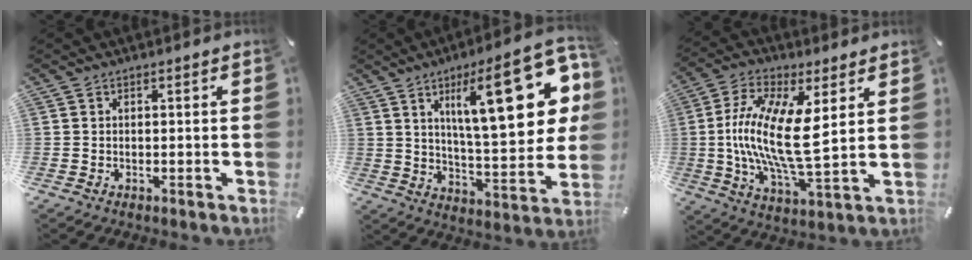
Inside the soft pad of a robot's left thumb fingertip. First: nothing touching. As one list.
[{"total": 25.9, "force": [9.5, 9.2, 22.3], "torque": [-0.329, -0.041, 0.139]}, {"total": 16.6, "force": [2.1, 5.6, 15.5], "torque": [-0.324, -0.018, 0.030]}]